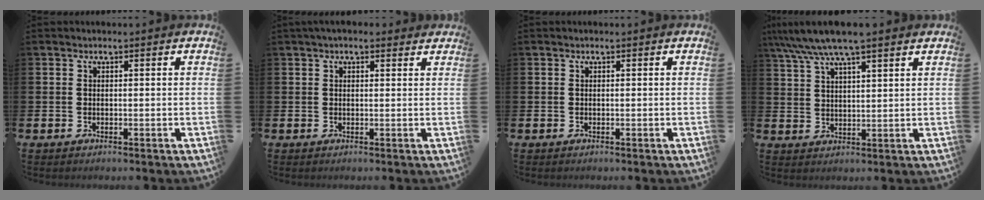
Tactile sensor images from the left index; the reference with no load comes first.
{"total": 1.7, "force": [1.4, 0.5, 0.7], "torque": [-0.011, 0.003, 0.024]}
{"total": 0.0}
{"total": 7.5, "force": [6.2, 1.2, 4.0], "torque": [-0.087, -0.015, 0.111]}